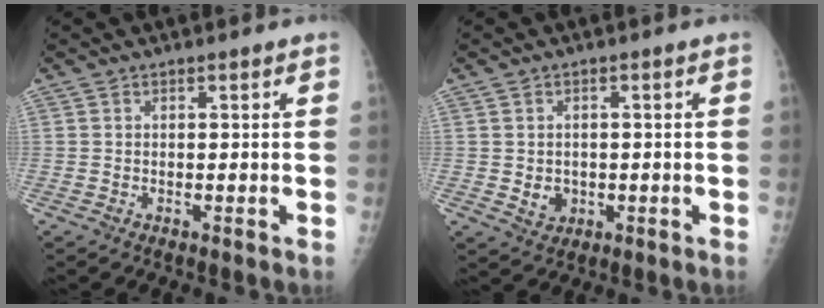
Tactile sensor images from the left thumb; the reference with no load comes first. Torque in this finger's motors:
{"motor_torque": [-0.30, 0.32, -0.10, -0.04, 0.02]}